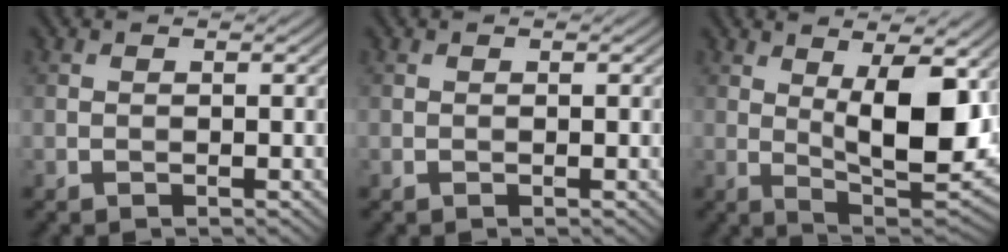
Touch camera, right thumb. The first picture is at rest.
{"total": 0.0}
{"total": 12.2, "force": [2.8, 4.3, 11.1], "torque": [-0.177, -0.009, 0.046]}